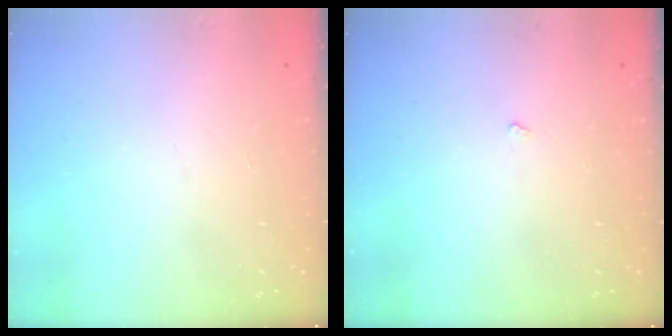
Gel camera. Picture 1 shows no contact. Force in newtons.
{"total": 2.2, "press": 2.1, "slide": 0.4}